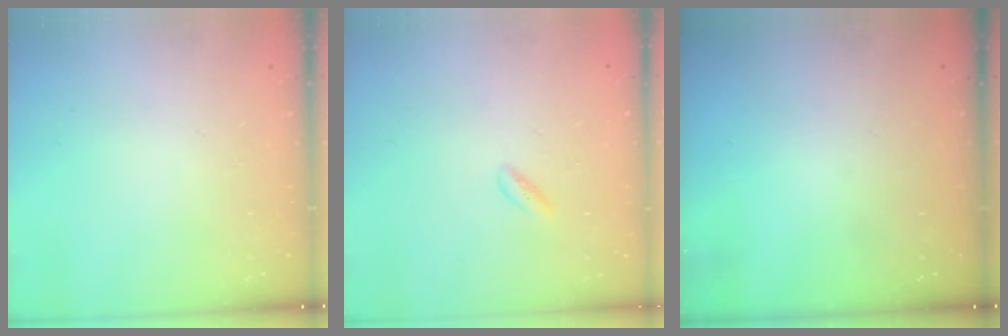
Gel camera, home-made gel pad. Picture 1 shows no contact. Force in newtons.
{"total": 1.5, "press": 1.2, "slide": 0.9}
{"total": 0.0}